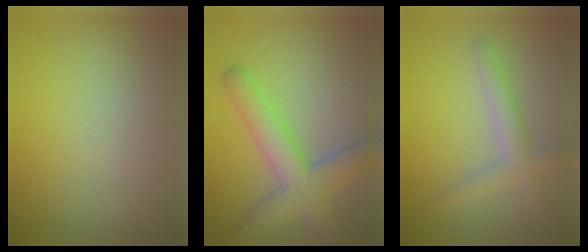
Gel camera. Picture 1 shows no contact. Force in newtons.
{"total": 5.9, "press": 5.9, "slide": 0.3}
{"total": 3.0, "press": 3.0, "slide": 0.1}